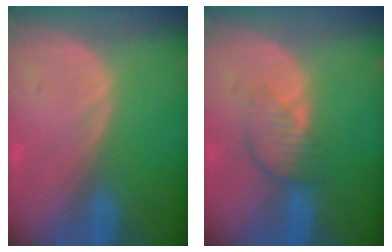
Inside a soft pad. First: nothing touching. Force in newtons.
{"total": 4.2, "press": 3.7, "slide": 1.8}